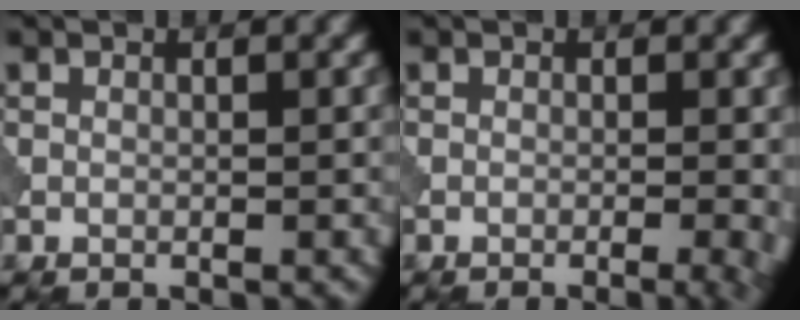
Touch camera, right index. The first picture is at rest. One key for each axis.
{"total": 3.1, "fx": -0.9, "fy": 0.9, "fz": 2.8, "tx": -0.024, "ty": 0.001, "tz": -0.012}